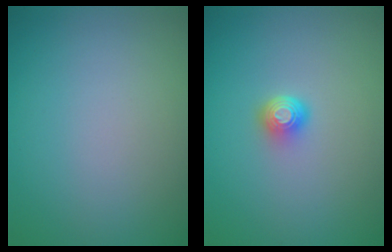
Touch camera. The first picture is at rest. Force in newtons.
{"total": 1.6, "press": 1.2, "slide": 1.1}